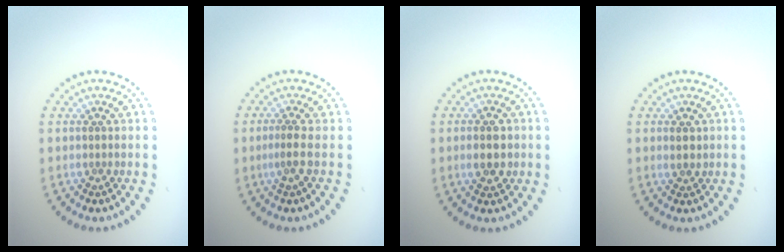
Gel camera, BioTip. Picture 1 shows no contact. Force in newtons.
{"total": 1.4, "press": 1.0, "slide": 1.0}
{"total": 3.0, "press": 3.0, "slide": 0.1}
{"total": 1.1, "press": 1.1, "slide": 0.4}